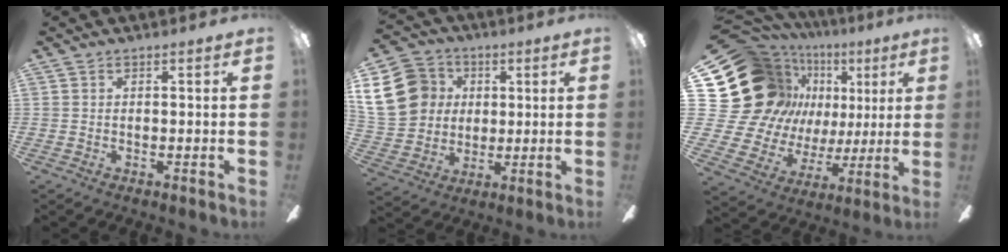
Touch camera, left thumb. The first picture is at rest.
{"total": 16.6, "force": [4.4, 14.2, 7.2], "torque": [-0.147, 0.003, 0.089]}
{"total": 26.5, "force": [7.7, 20.8, 14.4], "torque": [-0.305, -0.066, 0.193]}